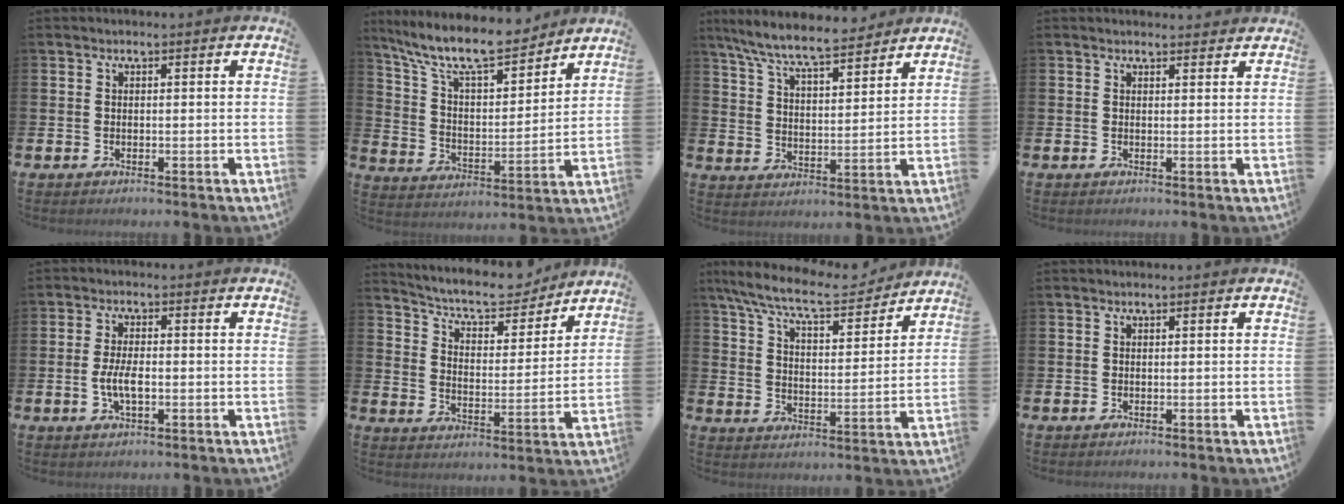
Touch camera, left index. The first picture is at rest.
{"total": 11.6, "force": [10.2, 2.7, 4.7], "torque": [-0.120, -0.065, 0.178]}
{"total": 8.2, "force": [7.6, 0.9, 2.9], "torque": [-0.087, -0.041, 0.135]}
{"total": 0.7, "force": [0.7, 0.2, 0.0], "torque": [0.009, 0.000, 0.011]}
{"total": 3.8, "force": [-0.7, 1.5, 3.4], "torque": [-0.067, 0.000, -0.015]}
{"total": 8.2, "force": [7.6, 2.2, 2.4], "torque": [-0.069, -0.052, 0.129]}
{"total": 9.6, "force": [8.7, 1.5, 3.7], "torque": [-0.104, -0.051, 0.150]}
{"total": 0.0}